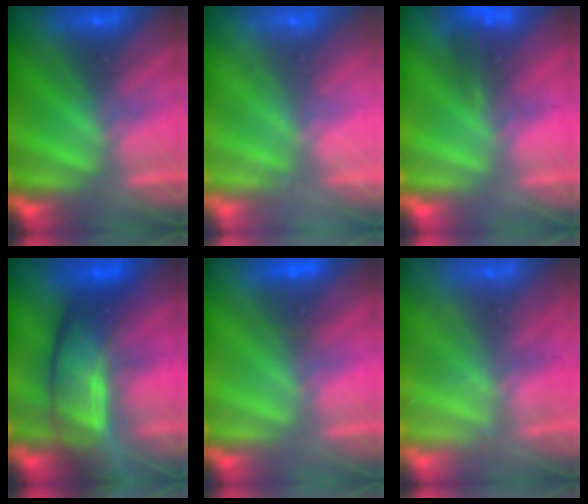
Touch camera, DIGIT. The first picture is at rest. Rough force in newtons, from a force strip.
{"total": 2.5}
{"total": 4.6}
{"total": 8.4}
{"total": 1.7}
{"total": 2.2}